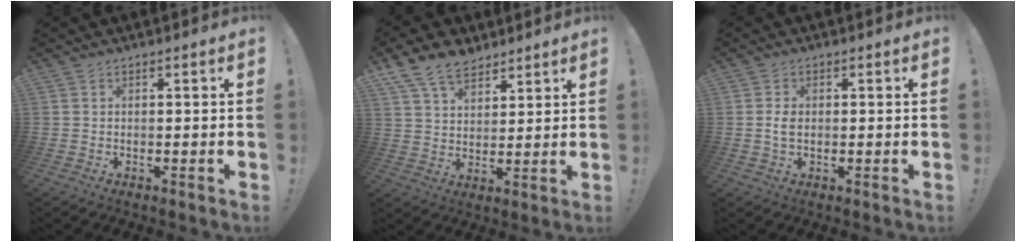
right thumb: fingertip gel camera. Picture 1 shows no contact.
{"total": 10.7, "force": [7.5, 6.1, 4.6], "torque": [-0.084, -0.034, 0.146]}
{"total": 2.9, "force": [-0.1, 1.7, 2.3], "torque": [-0.044, 0.001, -0.004]}